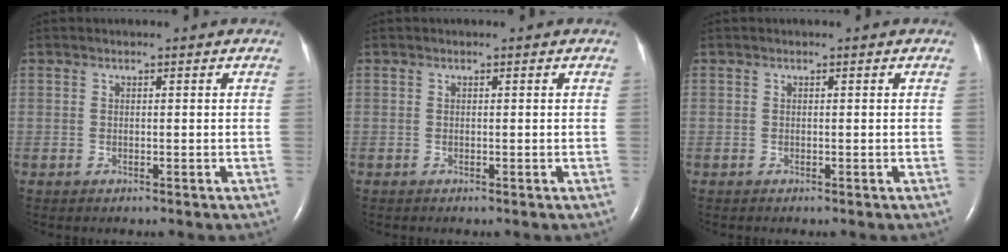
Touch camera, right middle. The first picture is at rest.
{"total": 0.0}
{"total": 0.0}